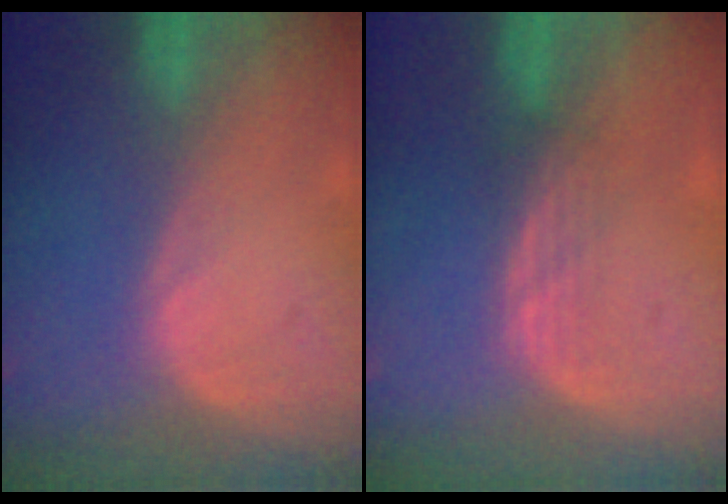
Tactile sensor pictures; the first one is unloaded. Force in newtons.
{"total": 2.1, "press": 2.1, "slide": 0.3}